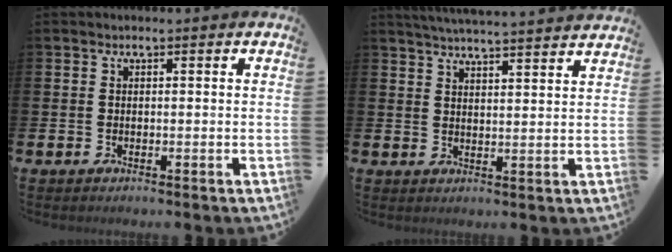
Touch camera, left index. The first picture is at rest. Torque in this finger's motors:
{"motor_torque": [0.51, -1.00, 0.17, 0.10]}